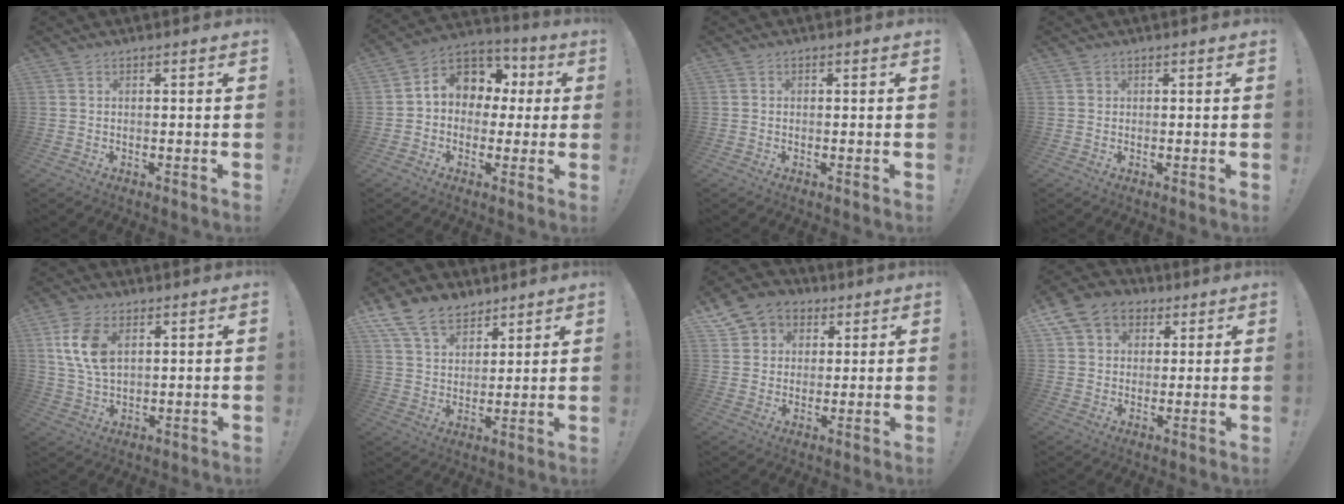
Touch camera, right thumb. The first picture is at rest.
{"total": 10.3, "force": [2.8, 8.9, 4.5], "torque": [-0.066, -0.012, 0.058]}
{"total": 0.5, "force": [-0.2, 0.4, 0.1], "torque": [-0.001, 0.001, -0.004]}
{"total": 0.9, "force": [0.1, 0.9, 0.2], "torque": [0.001, 0.001, 0.002]}
{"total": 11.7, "force": [4.2, 7.4, 8.0], "torque": [-0.161, -0.003, 0.078]}
{"total": 12.7, "force": [9.1, 7.6, 4.6], "torque": [-0.089, -0.057, 0.176]}
{"total": 8.7, "force": [3.7, 7.6, 2.0], "torque": [-0.025, -0.022, 0.078]}
{"total": 11.6, "force": [4.8, 9.4, 4.8], "torque": [-0.073, -0.015, 0.099]}